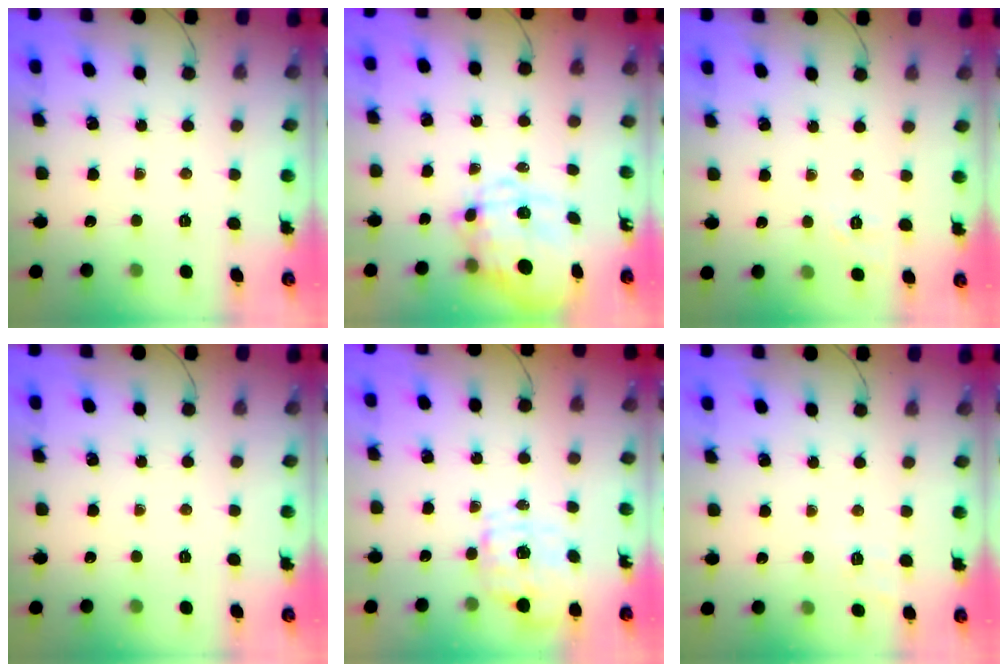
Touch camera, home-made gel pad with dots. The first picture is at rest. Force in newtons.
{"total": 11.2, "press": 11.0, "slide": 1.9}
{"total": 1.8, "press": 0.3, "slide": 1.8}
{"total": 0.0}
{"total": 1.6, "press": 1.5, "slide": 0.5}
{"total": 5.4, "press": 5.1, "slide": 1.7}